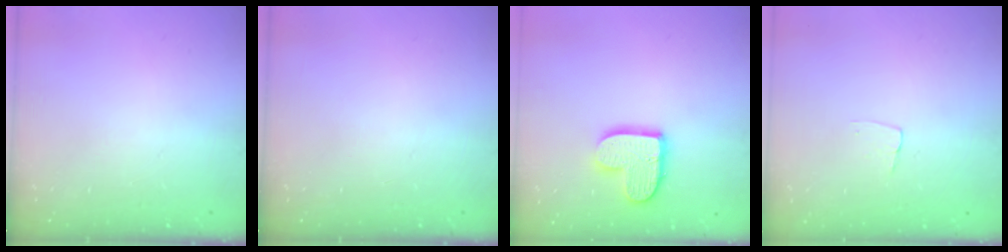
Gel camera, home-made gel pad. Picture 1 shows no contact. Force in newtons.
{"total": 0.0}
{"total": 12.2, "press": 12.2, "slide": 0.8}
{"total": 3.4, "press": 3.4, "slide": 0.2}